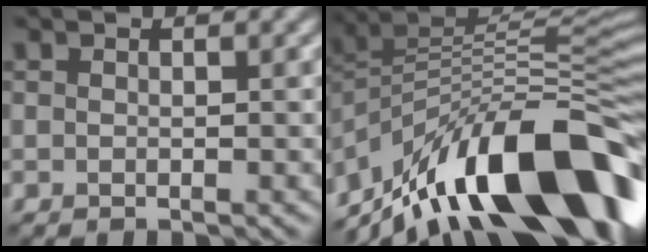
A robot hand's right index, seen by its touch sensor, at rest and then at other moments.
{"total": 14.5, "force": [-6.8, 6.1, 11.3], "torque": [-0.182, 0.031, -0.123]}